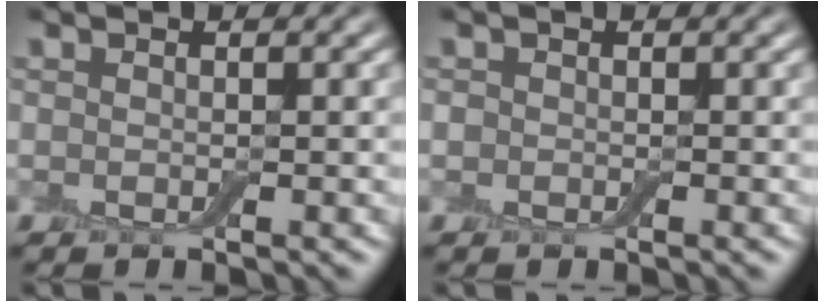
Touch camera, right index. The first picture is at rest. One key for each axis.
{"total": 0.6, "fx": -0.1, "fy": 0.5, "fz": 0.1, "tx": 0.001, "ty": -0.003, "tz": -0.004}